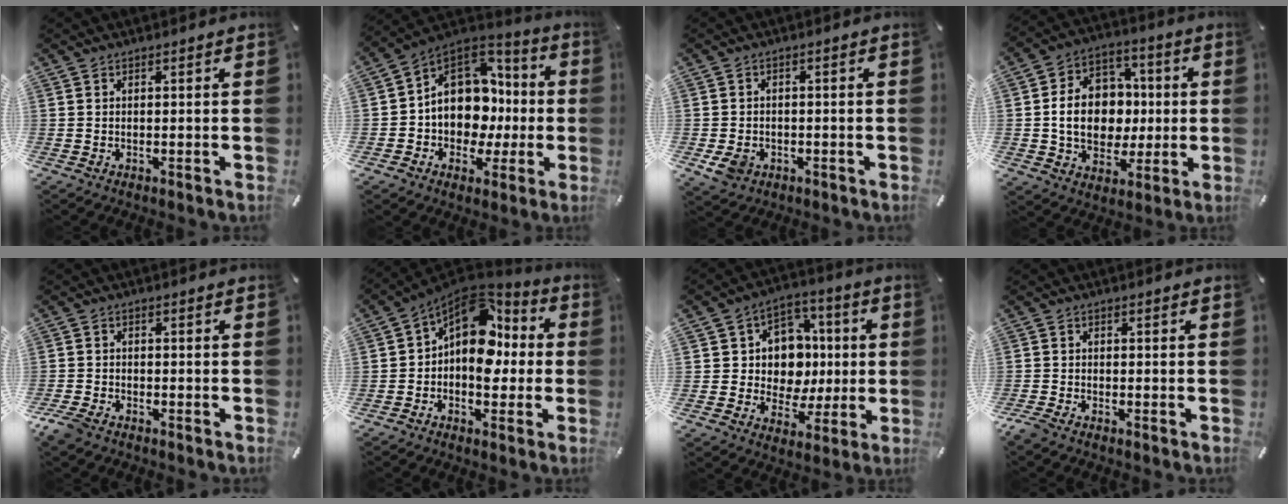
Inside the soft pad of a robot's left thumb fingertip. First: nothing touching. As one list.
[{"total": 13.5, "force": [0.4, 11.9, 6.4], "torque": [-0.106, -0.018, 0.017]}, {"total": 4.7, "force": [-1.7, 3.7, 2.3], "torque": [-0.056, 0.003, -0.031]}, {"total": 14.3, "force": [-0.4, 12.0, 7.8], "torque": [-0.152, 0.015, 0.000]}, {"total": 3.5, "force": [-2.7, 1.6, 1.4], "torque": [-0.041, 0.009, -0.055]}, {"total": 15.6, "force": [2.5, 10.8, 11.0], "torque": [-0.169, -0.029, 0.040]}, {"total": 12.0, "force": [0.1, 11.1, 4.5], "torque": [-0.059, -0.002, 0.014]}, {"total": 1.9, "force": [-1.7, 0.5, 0.8], "torque": [-0.021, 0.003, -0.034]}]